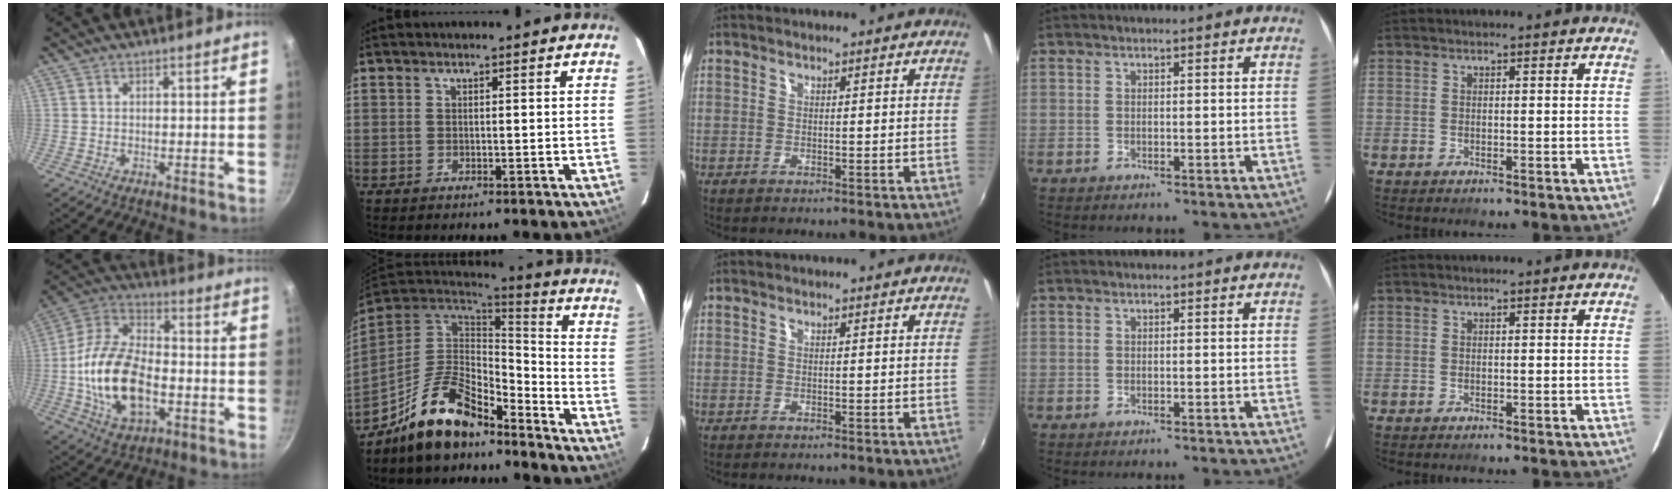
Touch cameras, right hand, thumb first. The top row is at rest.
{"thumb": {"total": 18.8, "force": [-3.5, 10.7, 15.0], "torque": [-0.269, 0.031, -0.072]}, "index": {"total": 15.6, "force": [-12.1, 5.5, 8.2], "torque": [-0.178, 0.011, -0.219]}}